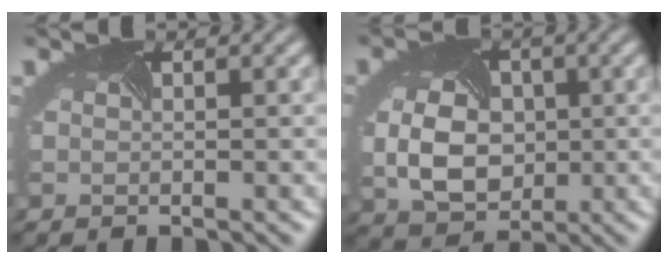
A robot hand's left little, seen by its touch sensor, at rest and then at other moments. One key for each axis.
{"total": 6.9, "fx": -0.4, "fy": 5.2, "fz": 4.6, "tx": -0.093, "ty": -0.014, "tz": 0.000}